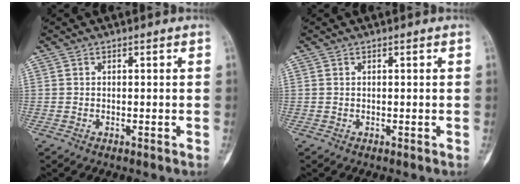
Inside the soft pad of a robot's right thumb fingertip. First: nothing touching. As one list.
[{"total": 0.0}]